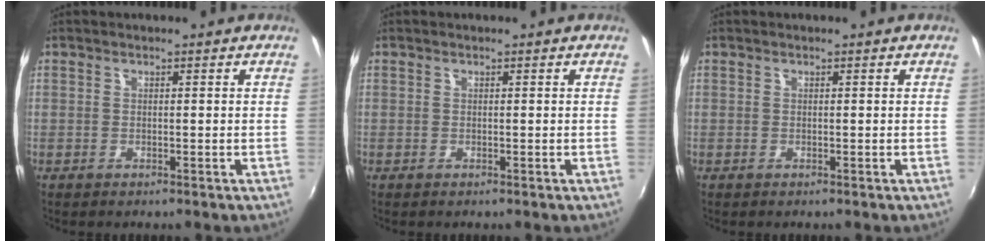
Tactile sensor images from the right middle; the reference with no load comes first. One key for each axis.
{"total": 0.0}
{"total": 0.0}